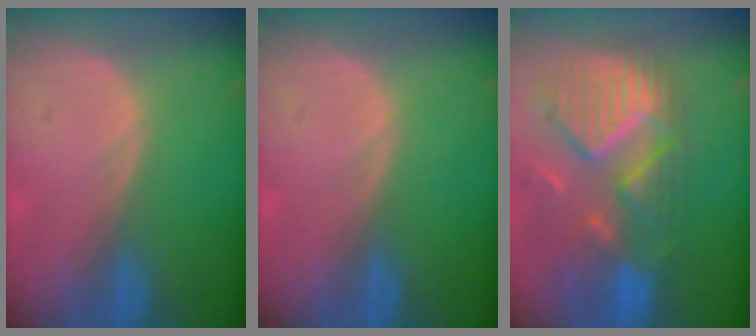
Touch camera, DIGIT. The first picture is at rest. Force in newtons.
{"total": 0.0}
{"total": 11.9, "press": 10.6, "slide": 5.4}